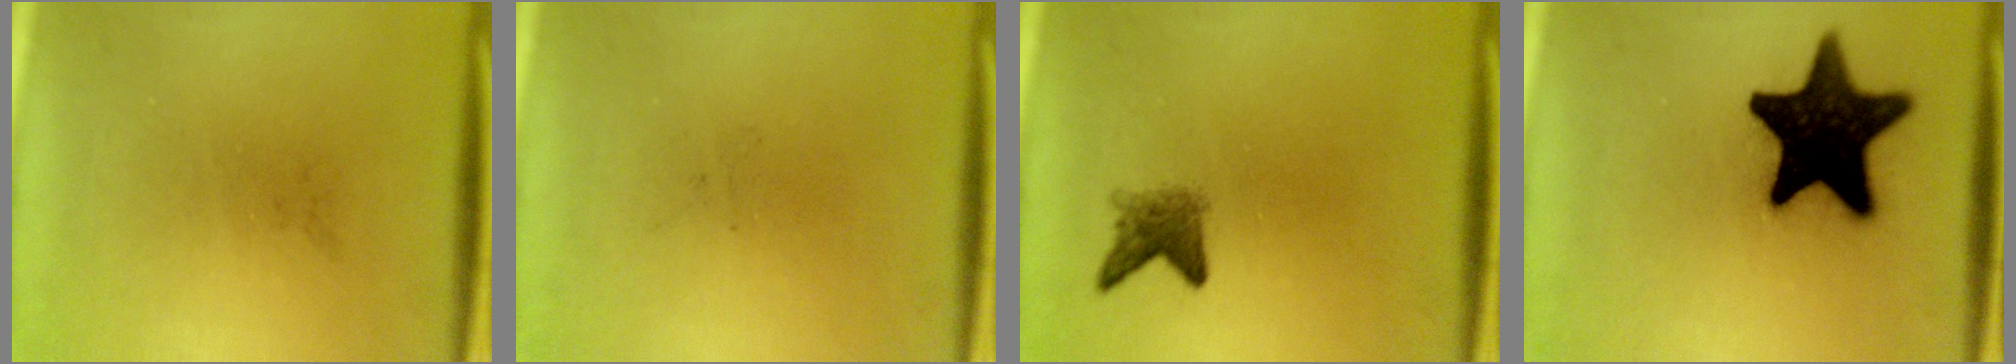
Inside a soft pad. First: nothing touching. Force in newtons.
{"total": 0.0}
{"total": 2.6}
{"total": 19.1}